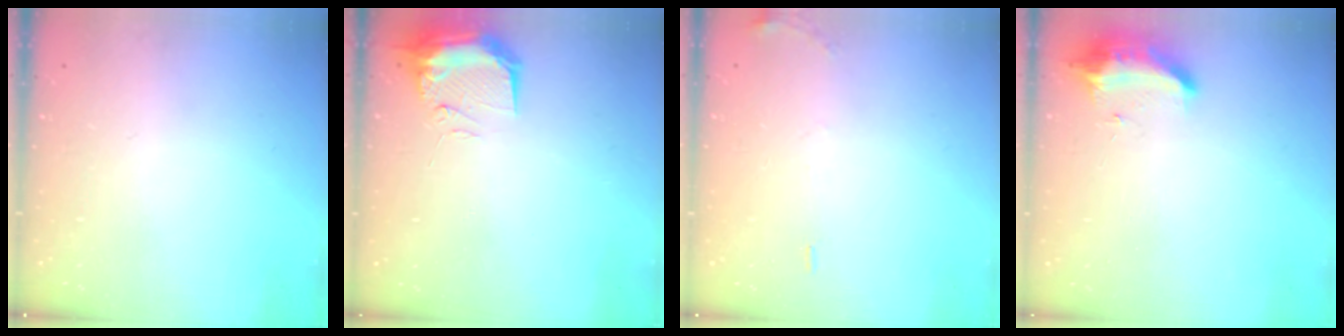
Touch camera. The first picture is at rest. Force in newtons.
{"total": 14.8, "press": 11.3, "slide": 9.5}
{"total": 6.5, "press": 6.2, "slide": 1.8}
{"total": 9.1, "press": 9.1, "slide": 0.0}